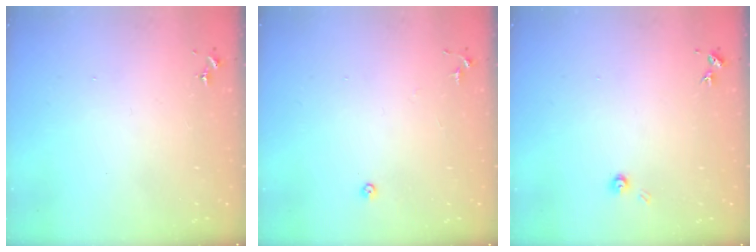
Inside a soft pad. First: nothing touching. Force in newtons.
{"total": 5.5, "press": 5.5, "slide": 0.5}
{"total": 3.3, "press": 3.3, "slide": 0.2}